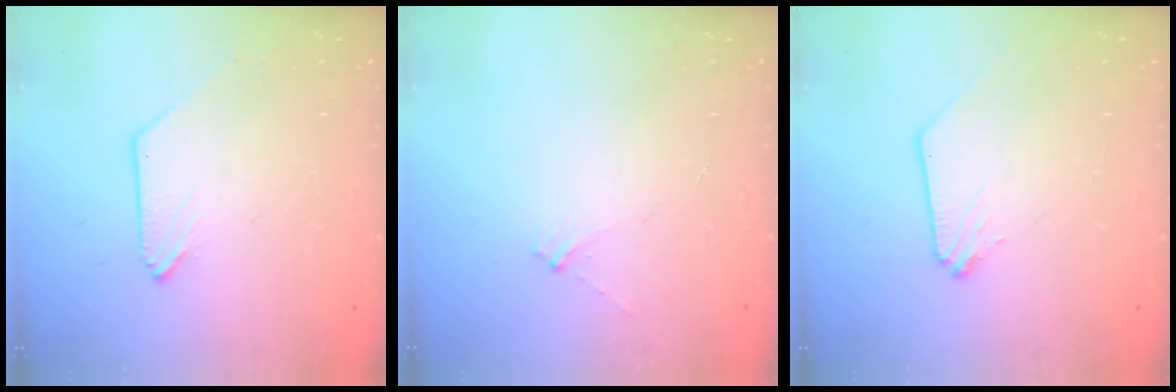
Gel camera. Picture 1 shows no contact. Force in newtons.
{"total": 3.8, "press": 3.7, "slide": 0.7}
{"total": 0.0}